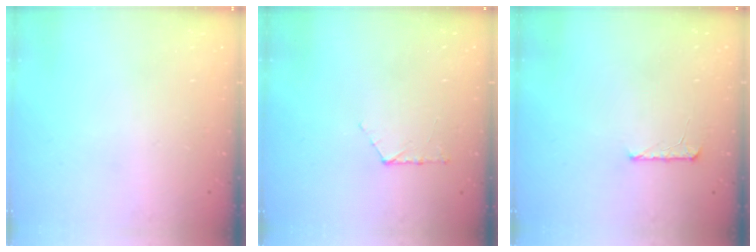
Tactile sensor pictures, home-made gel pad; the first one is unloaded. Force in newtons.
{"total": 6.8, "press": 6.7, "slide": 0.6}
{"total": 5.2, "press": 5.1, "slide": 0.5}